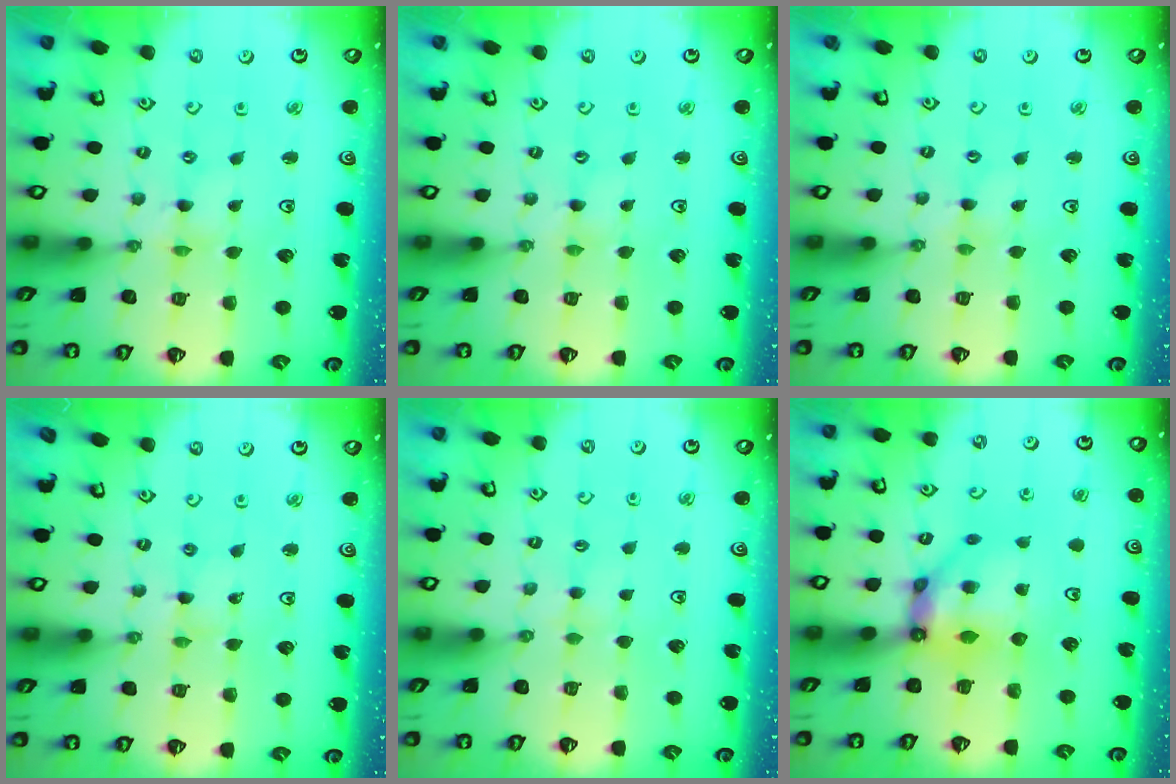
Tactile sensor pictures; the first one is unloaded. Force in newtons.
{"total": 0.7, "press": 0.6, "slide": 0.1}
{"total": 0.8, "press": 0.7, "slide": 0.3}
{"total": 1.6, "press": 1.6, "slide": 0.2}
{"total": 2.4, "press": 2.4, "slide": 0.5}
{"total": 9.3, "press": 9.2, "slide": 1.0}